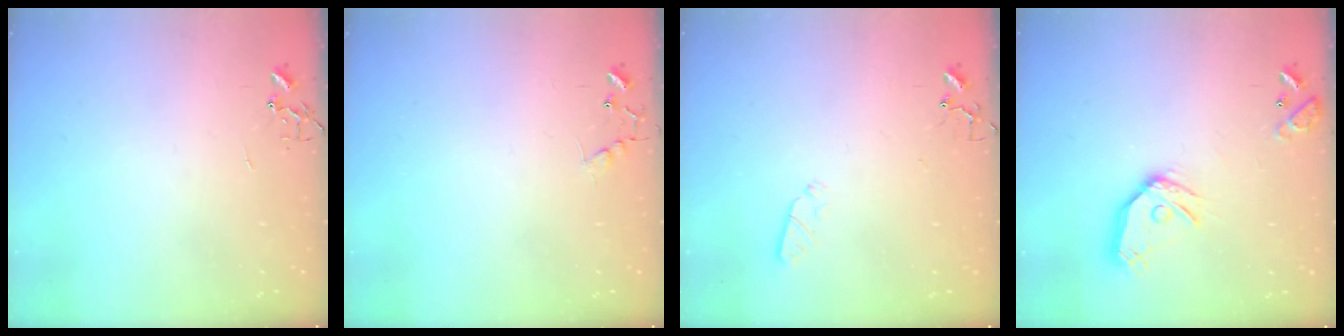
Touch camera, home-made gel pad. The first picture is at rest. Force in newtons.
{"total": 6.7, "press": 6.7, "slide": 0.4}
{"total": 2.9, "press": 2.8, "slide": 0.5}
{"total": 14.0, "press": 13.8, "slide": 1.9}